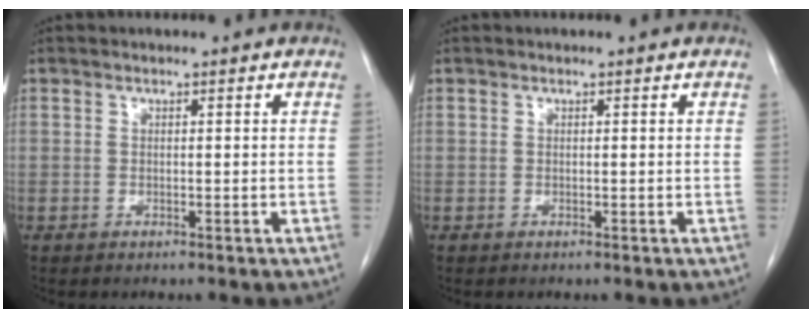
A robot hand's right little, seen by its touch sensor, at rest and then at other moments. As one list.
[{"total": 0.0}]